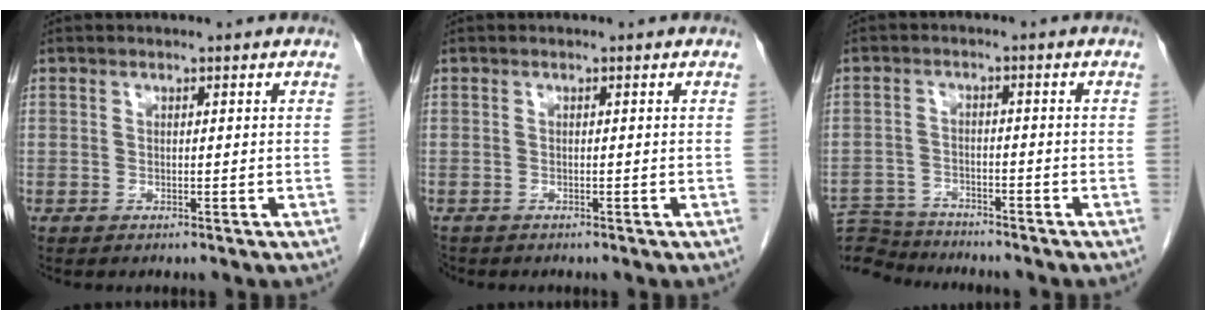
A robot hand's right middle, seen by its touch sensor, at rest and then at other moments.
{"total": 1.2, "force": [-1.0, 0.6, 0.2], "torque": [-0.011, -0.002, -0.017]}
{"total": 8.3, "force": [-8.2, 1.3, 0.5], "torque": [-0.010, 0.005, -0.144]}